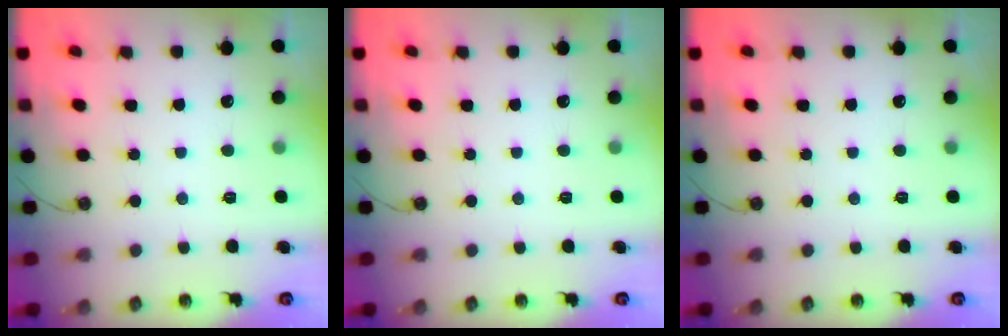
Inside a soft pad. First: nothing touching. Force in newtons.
{"total": 0.0}
{"total": 0.0}